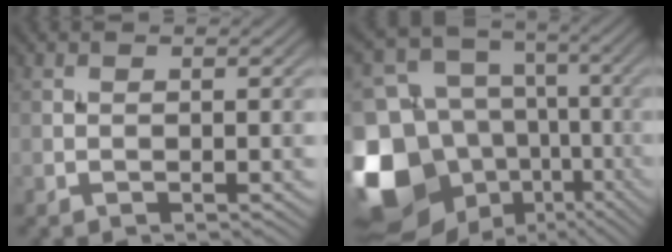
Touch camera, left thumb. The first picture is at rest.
{"total": 17.7, "force": [-6.2, 14.1, 8.7], "torque": [-0.257, -0.013, -0.099]}